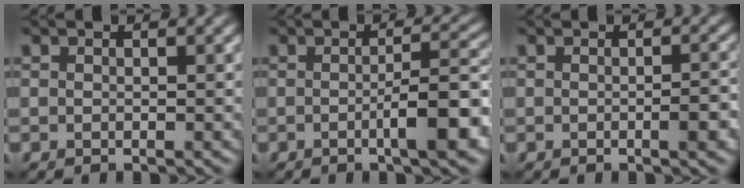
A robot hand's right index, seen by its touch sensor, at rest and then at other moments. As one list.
[{"total": 5.9, "force": [-1.5, 1.2, 5.6], "torque": [-0.080, 0.007, -0.024]}, {"total": 2.0, "force": [-0.5, 0.4, 1.9], "torque": [-0.025, 0.001, -0.008]}]